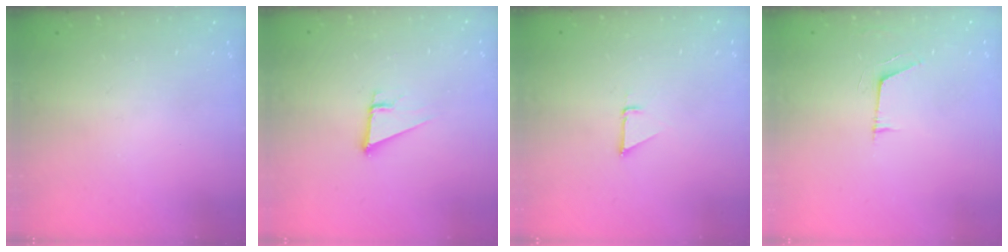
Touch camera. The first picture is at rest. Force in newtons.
{"total": 3.6, "press": 3.6, "slide": 0.3}
{"total": 1.5, "press": 1.5, "slide": 0.0}
{"total": 4.4, "press": 4.3, "slide": 0.7}